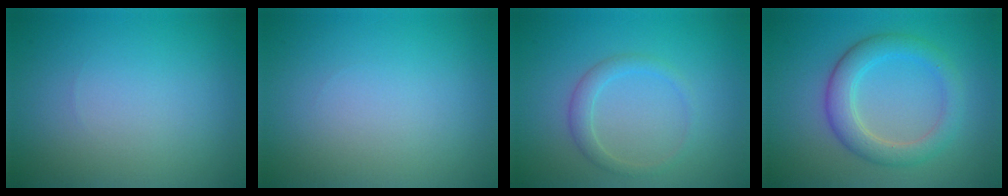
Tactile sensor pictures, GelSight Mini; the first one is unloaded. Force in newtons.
{"total": 0.0}
{"total": 1.8, "press": 1.8, "slide": 0.0}
{"total": 4.2, "press": 4.2, "slide": 0.4}